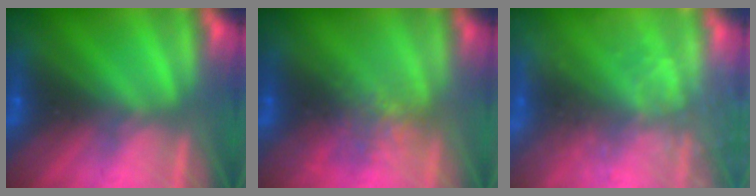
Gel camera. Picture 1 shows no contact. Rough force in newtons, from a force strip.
{"total": 2.9}
{"total": 6.1}